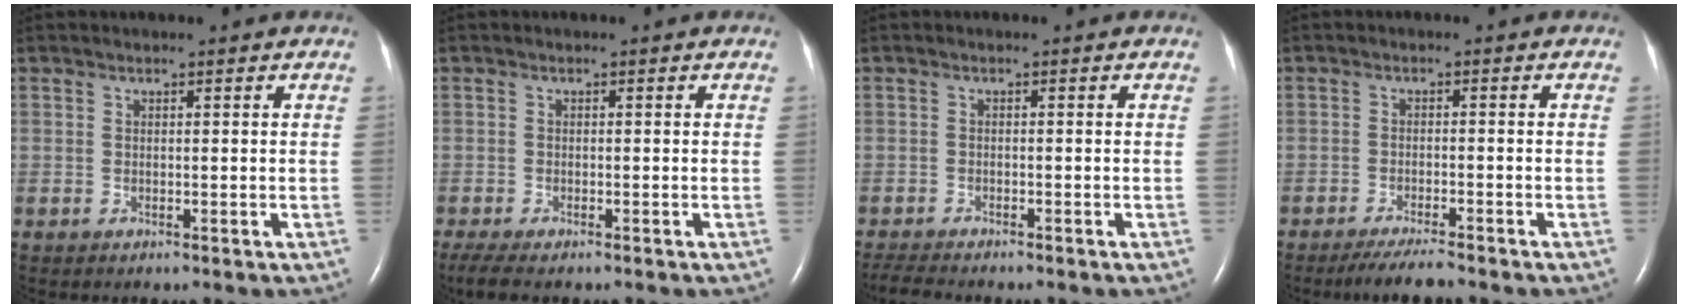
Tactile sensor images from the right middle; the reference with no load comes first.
{"total": 4.8, "force": [-3.7, 1.2, 2.8], "torque": [-0.057, -0.016, -0.058]}
{"total": 4.3, "force": [-3.9, 0.2, 1.6], "torque": [-0.033, -0.014, -0.064]}
{"total": 4.2, "force": [-3.6, -0.2, 2.0], "torque": [-0.044, -0.016, -0.063]}